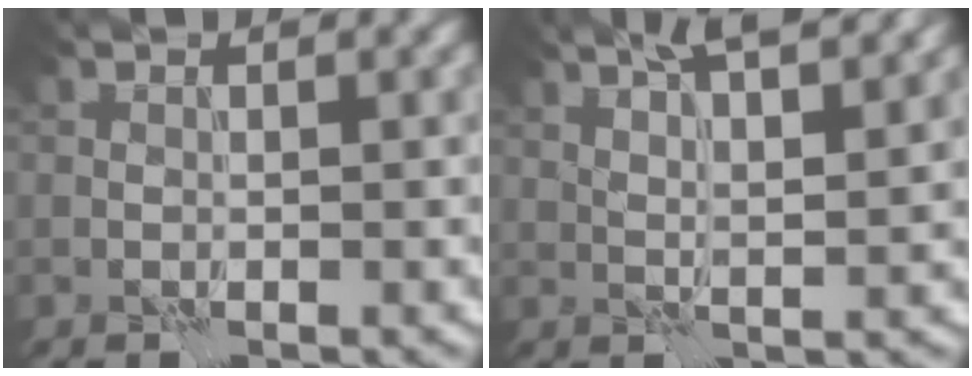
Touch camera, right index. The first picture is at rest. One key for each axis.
{"total": 7.4, "fx": 5.1, "fy": 2.2, "fz": 4.9, "tx": -0.054, "ty": 0.023, "tz": 0.050}